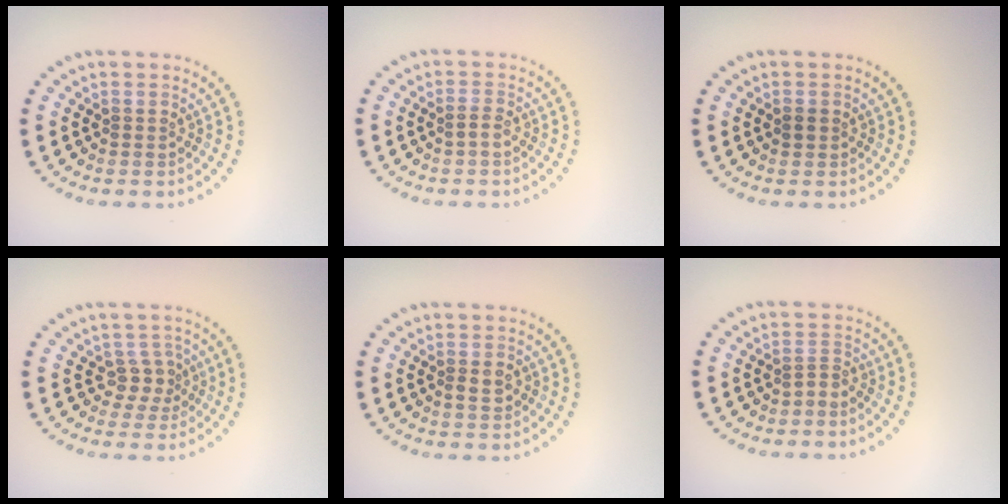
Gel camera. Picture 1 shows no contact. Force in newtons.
{"total": 1.0, "press": 0.9, "slide": 0.5}
{"total": 0.8, "press": 0.8, "slide": 0.1}
{"total": 1.9, "press": 1.4, "slide": 1.3}
{"total": 1.3, "press": 1.2, "slide": 0.3}
{"total": 0.9, "press": 0.3, "slide": 0.9}